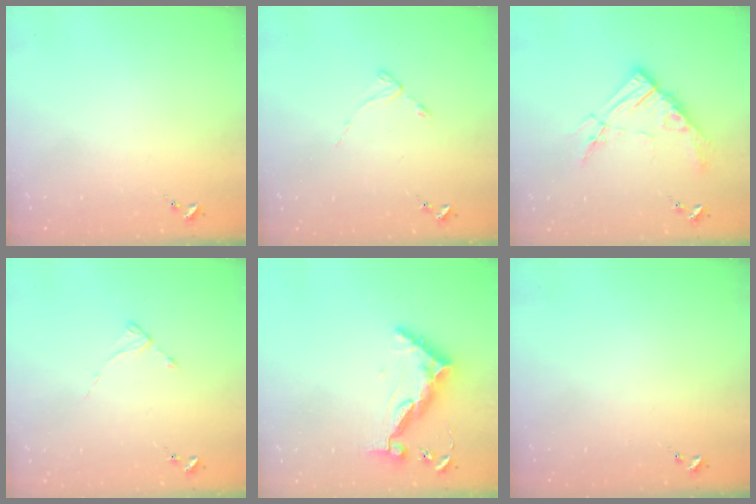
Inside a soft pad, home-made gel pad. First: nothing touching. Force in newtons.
{"total": 2.8, "press": 2.8, "slide": 0.3}
{"total": 14.1, "press": 14.0, "slide": 1.5}
{"total": 2.3, "press": 2.3, "slide": 0.3}
{"total": 10.6, "press": 10.5, "slide": 0.9}
{"total": 0.0}